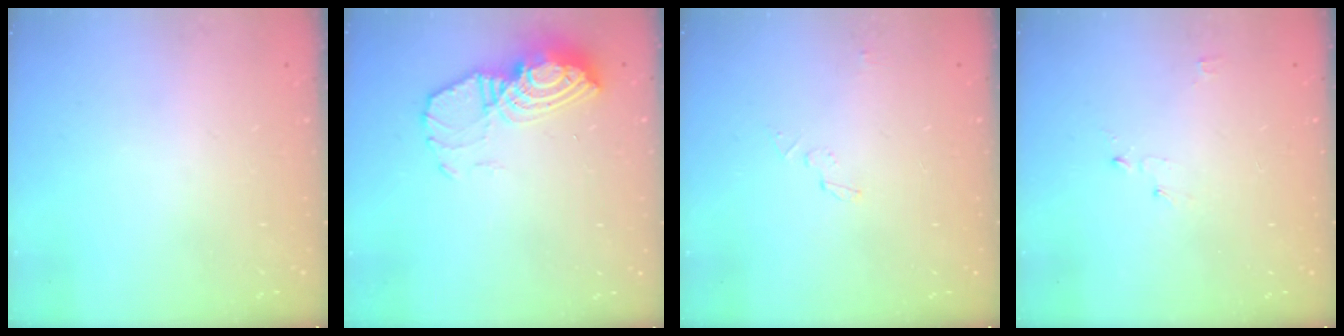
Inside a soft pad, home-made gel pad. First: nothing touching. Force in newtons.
{"total": 11.9, "press": 11.9, "slide": 1.1}
{"total": 2.9, "press": 2.9, "slide": 0.3}
{"total": 2.4, "press": 2.4, "slide": 0.3}